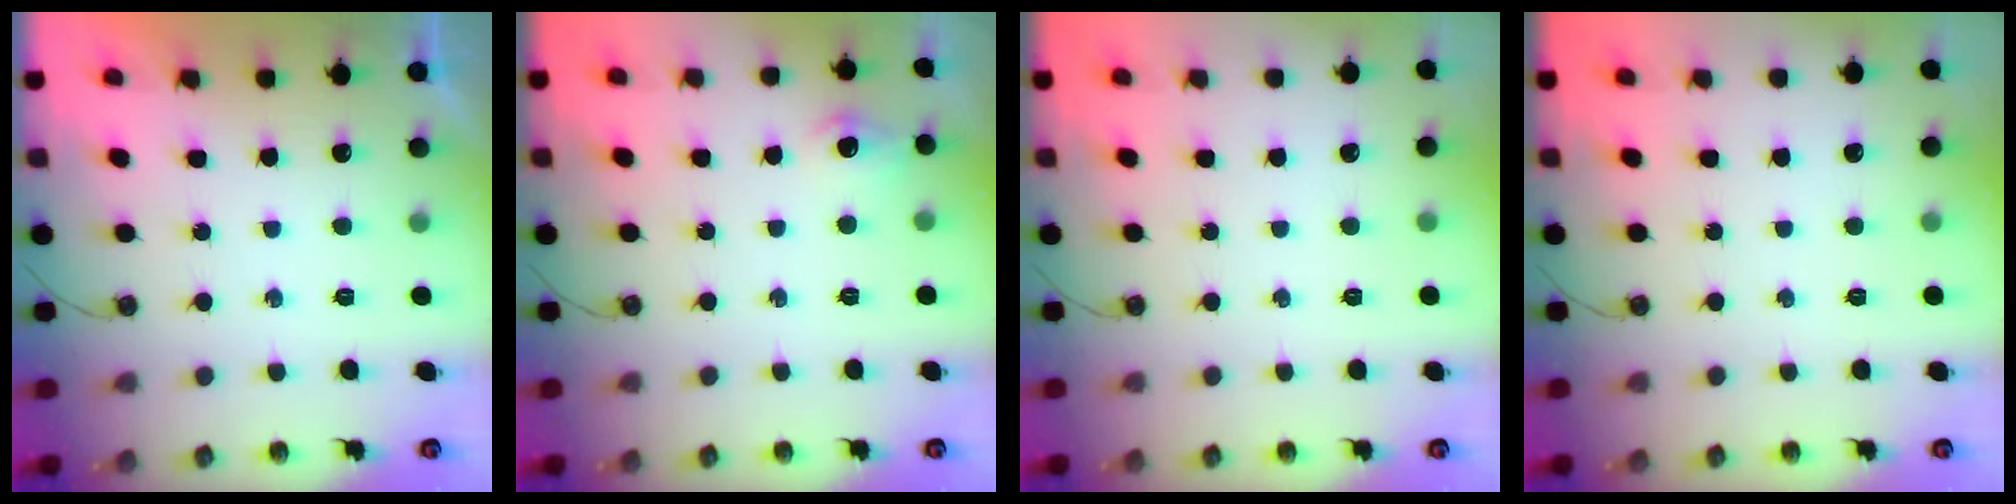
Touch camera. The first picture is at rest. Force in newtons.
{"total": 7.1, "press": 7.1, "slide": 0.5}
{"total": 0.0}
{"total": 0.0}